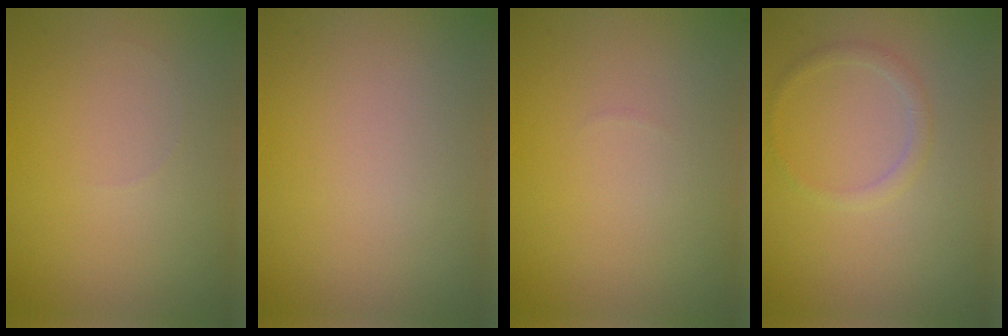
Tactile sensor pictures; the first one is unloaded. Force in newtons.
{"total": 0.0}
{"total": 0.0}
{"total": 1.2, "press": 1.2, "slide": 0.2}